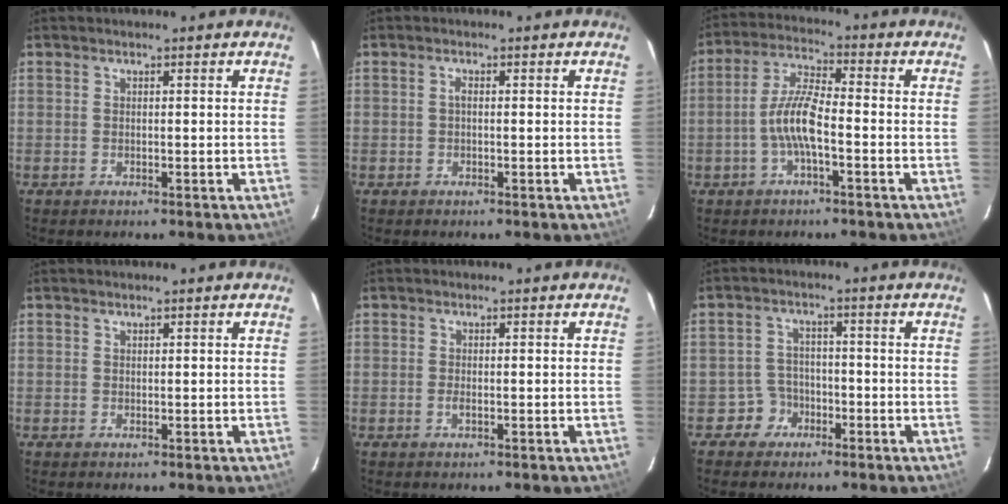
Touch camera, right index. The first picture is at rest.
{"total": 0.7, "force": [-0.1, 0.3, 0.6], "torque": [-0.012, 0.005, -0.003]}
{"total": 7.5, "force": [-2.5, 1.7, 6.9], "torque": [-0.148, 0.011, -0.049]}
{"total": 0.0}
{"total": 0.6, "force": [-0.2, 0.1, 0.6], "torque": [-0.012, 0.000, -0.005]}
{"total": 4.1, "force": [-2.4, 3.4, -0.2], "torque": [0.002, 0.020, -0.041]}